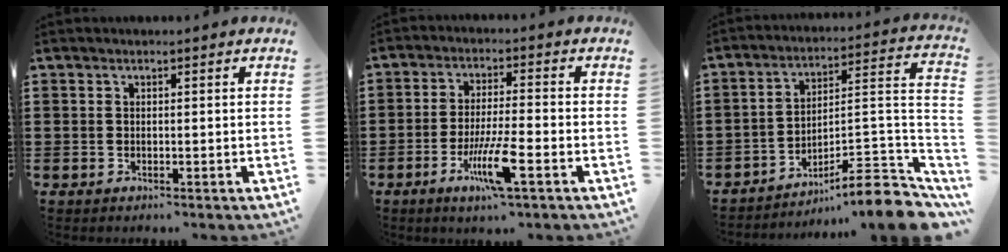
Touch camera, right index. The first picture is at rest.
{"total": 8.0, "force": [-3.6, 1.0, 7.1], "torque": [-0.145, -0.013, -0.069]}
{"total": 8.0, "force": [-6.2, 0.9, 5.0], "torque": [-0.067, -0.011, -0.125]}